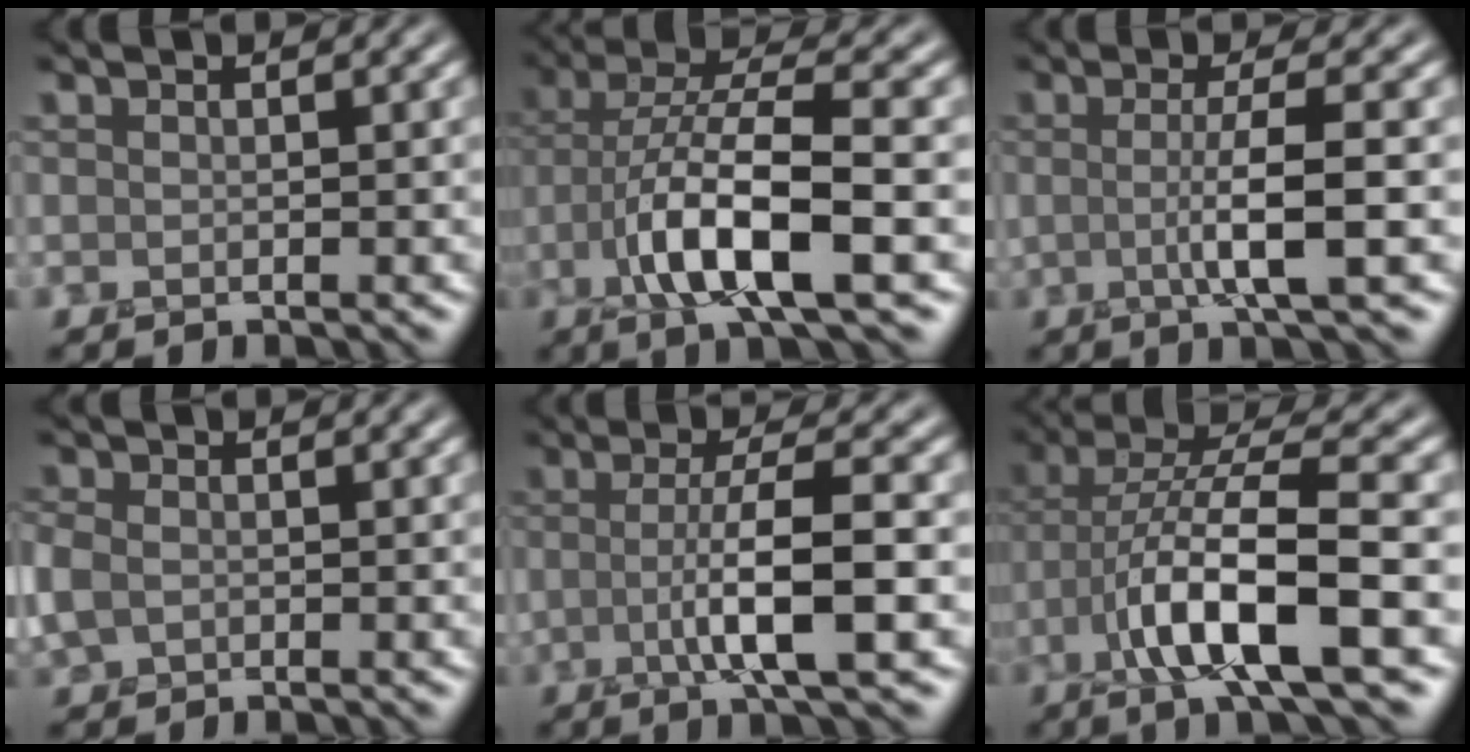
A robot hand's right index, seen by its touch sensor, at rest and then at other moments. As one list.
[{"total": 8.8, "force": [-1.7, 2.9, 8.1], "torque": [-0.156, 0.013, -0.031]}, {"total": 4.1, "force": [-0.1, 0.6, 4.1], "torque": [-0.069, -0.004, -0.002]}, {"total": 1.9, "force": [0.0, 1.7, 0.7], "torque": [-0.022, 0.006, -0.006]}, {"total": 5.8, "force": [-0.6, 1.1, 5.6], "torque": [-0.099, 0.003, -0.011]}, {"total": 8.9, "force": [-1.4, 2.7, 8.3], "torque": [-0.159, 0.015, -0.026]}]